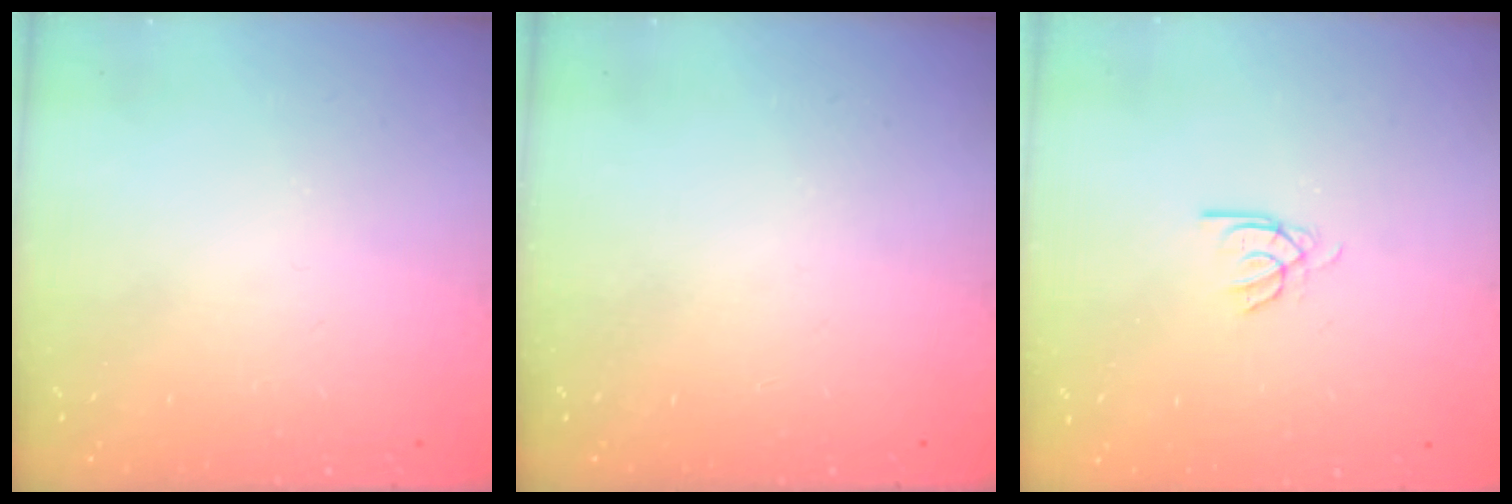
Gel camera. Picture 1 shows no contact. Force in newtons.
{"total": 0.0}
{"total": 2.2, "press": 2.2, "slide": 0.2}